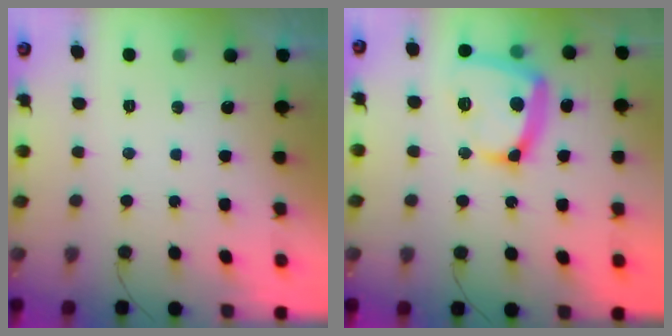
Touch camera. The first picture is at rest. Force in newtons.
{"total": 16.0, "press": 15.9, "slide": 1.5}